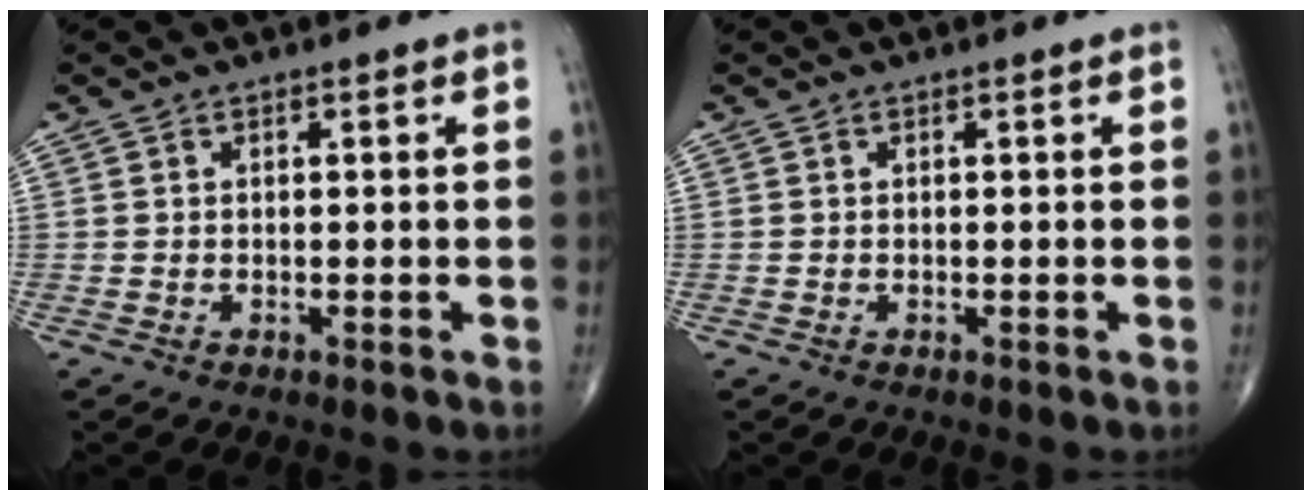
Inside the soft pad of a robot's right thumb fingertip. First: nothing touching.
{"total": 0.0}